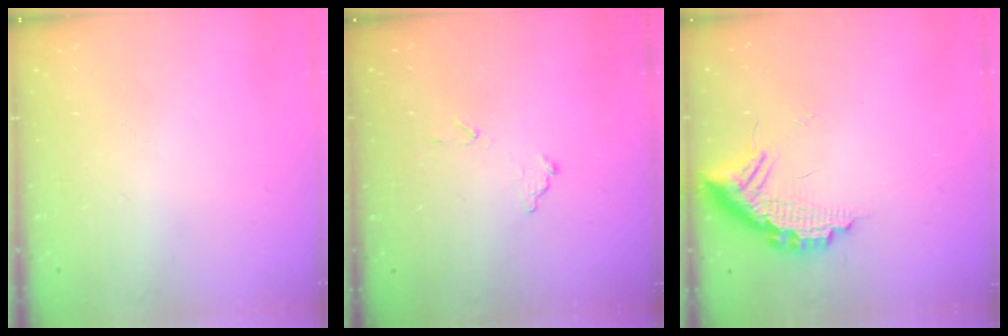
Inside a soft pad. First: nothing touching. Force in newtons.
{"total": 6.5, "press": 6.5, "slide": 0.4}
{"total": 11.1, "press": 11.1, "slide": 0.6}